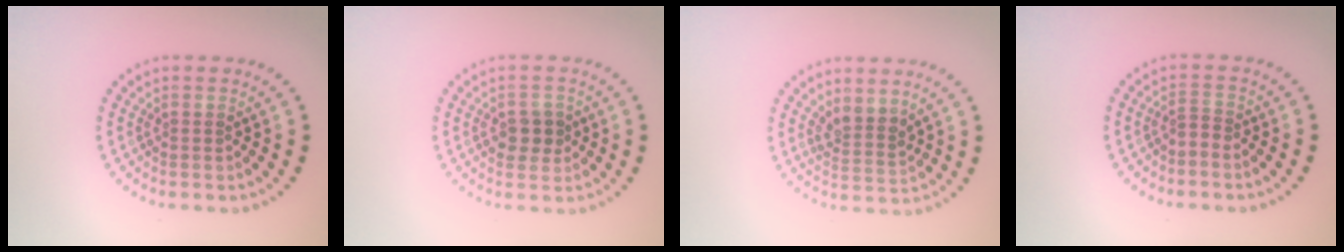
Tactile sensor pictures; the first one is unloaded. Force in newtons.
{"total": 2.4, "press": 2.4, "slide": 0.4}
{"total": 2.3, "press": 1.8, "slide": 1.4}
{"total": 1.0, "press": 0.5, "slide": 0.9}